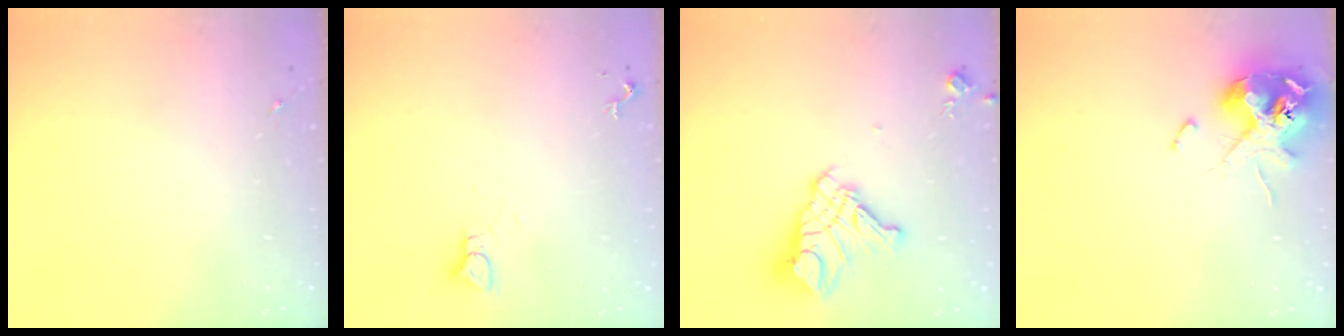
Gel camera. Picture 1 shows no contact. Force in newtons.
{"total": 2.2, "press": 2.2, "slide": 0.1}
{"total": 14.3, "press": 14.2, "slide": 1.6}
{"total": 12.1, "press": 11.9, "slide": 1.8}